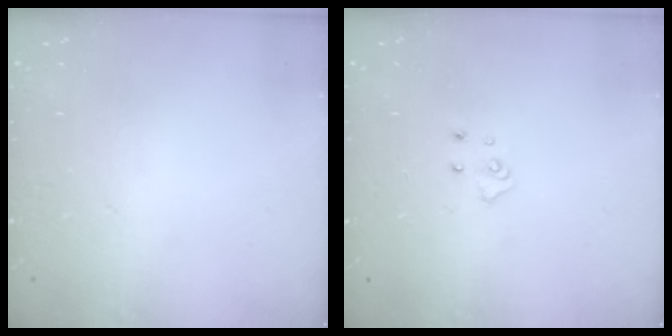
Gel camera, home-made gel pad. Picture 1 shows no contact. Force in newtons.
{"total": 5.1, "press": 5.1, "slide": 0.4}